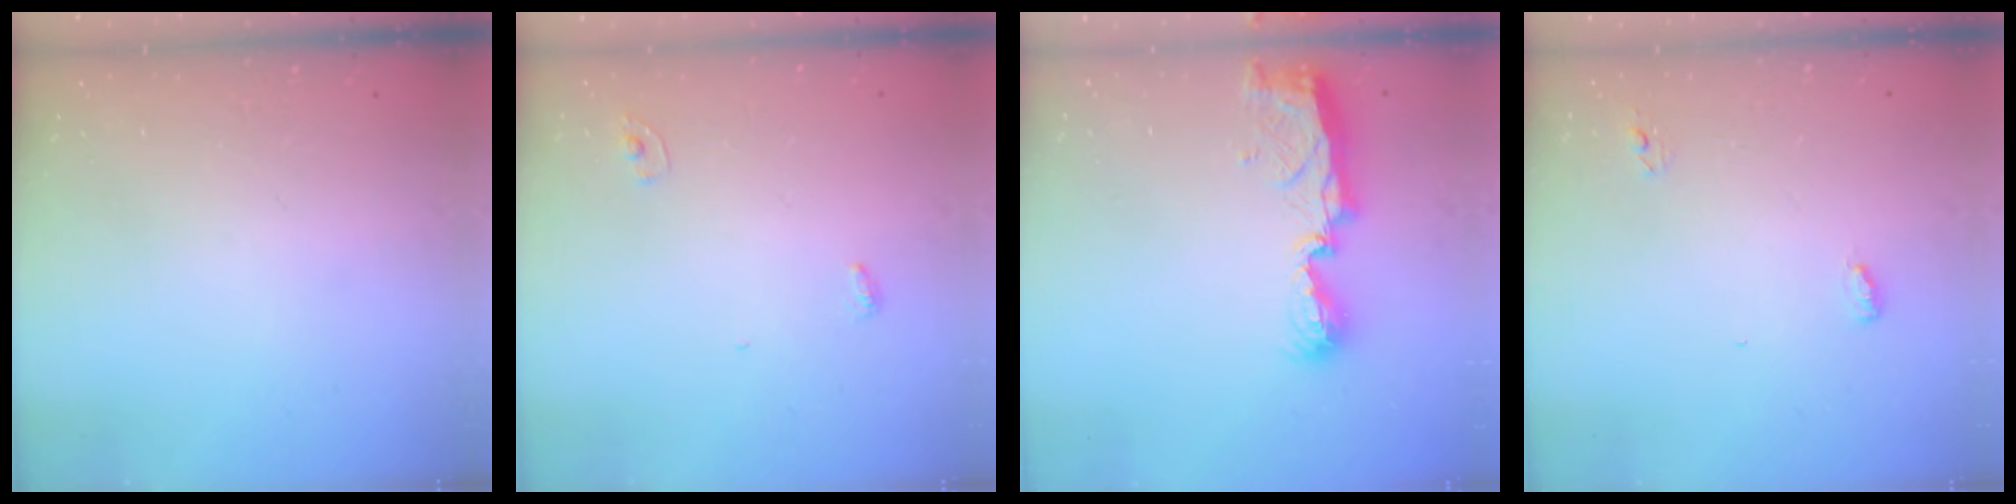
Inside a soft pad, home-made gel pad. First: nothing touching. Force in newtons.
{"total": 3.6, "press": 3.5, "slide": 0.3}
{"total": 7.3, "press": 7.3, "slide": 0.7}
{"total": 4.3, "press": 4.0, "slide": 1.6}